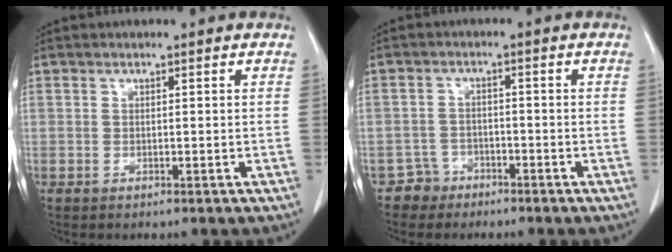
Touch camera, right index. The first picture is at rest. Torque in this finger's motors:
{"motor_torque": [-0.37, -0.03, -0.43, -0.21]}